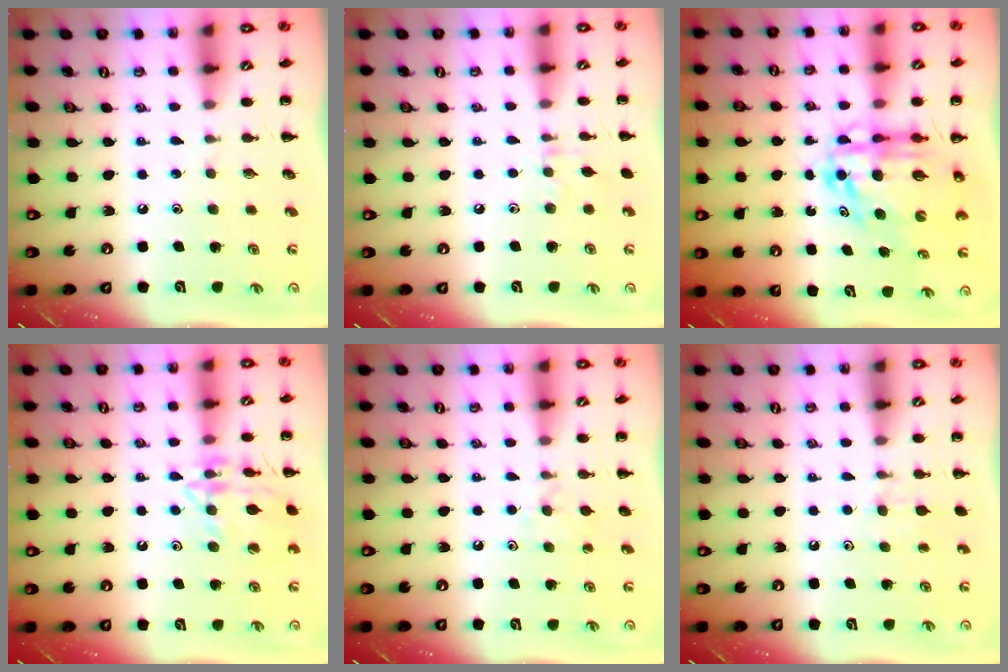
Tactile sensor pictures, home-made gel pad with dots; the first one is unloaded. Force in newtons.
{"total": 5.9, "press": 5.7, "slide": 1.2}
{"total": 10.2, "press": 9.8, "slide": 3.1}
{"total": 14.8, "press": 14.8, "slide": 0.9}
{"total": 4.8, "press": 4.5, "slide": 1.7}
{"total": 6.7, "press": 6.3, "slide": 2.2}